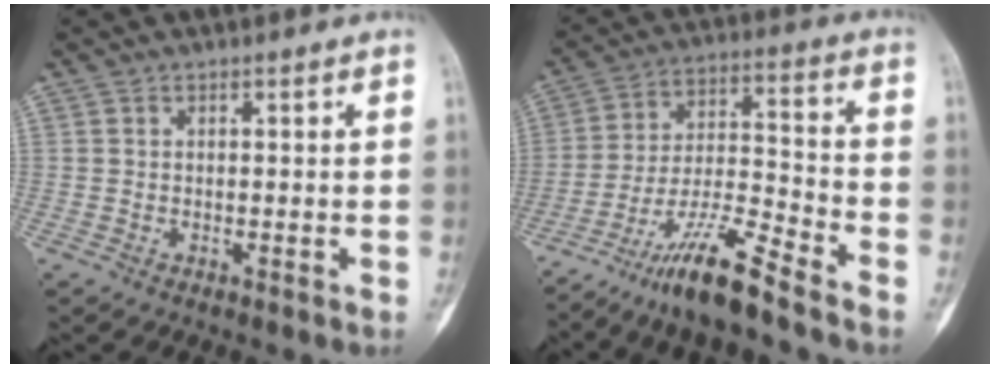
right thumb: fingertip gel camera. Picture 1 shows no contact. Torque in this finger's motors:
{"motor_torque": [2.27, 0.13, 0.52, -1.24, 0.37]}